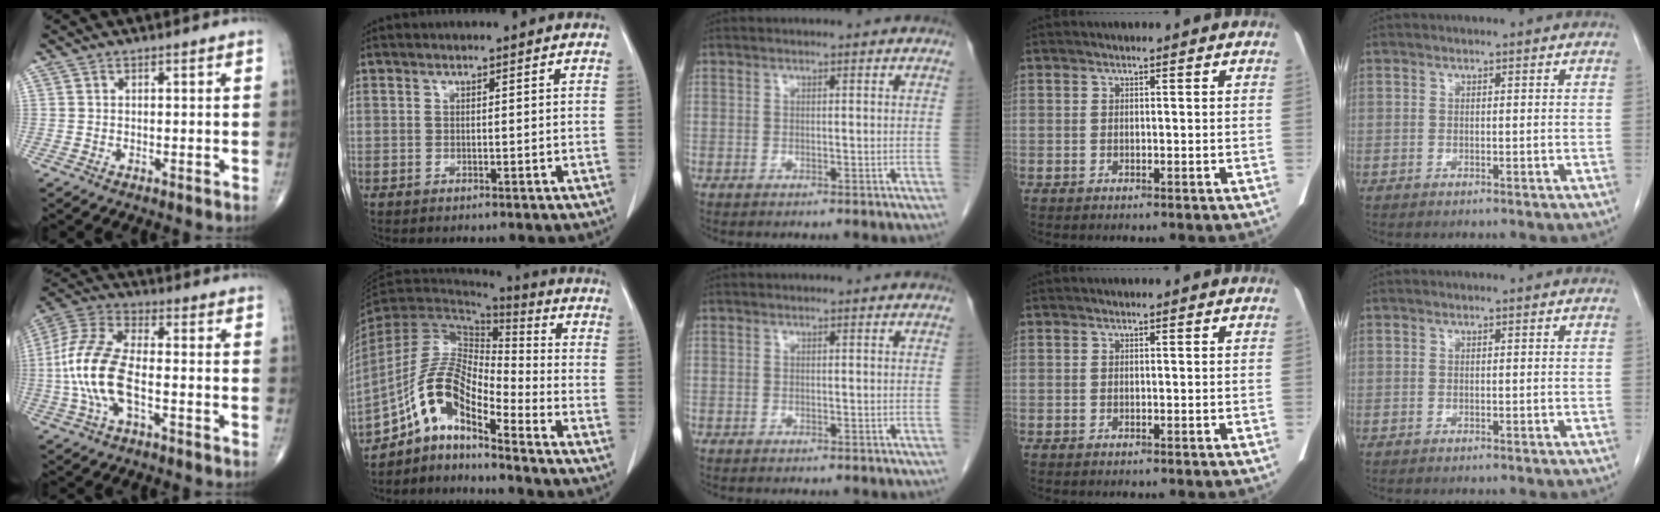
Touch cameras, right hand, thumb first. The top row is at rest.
{"thumb": {"total": 14.1, "force": [-2.8, 6.1, 12.4], "torque": [-0.279, 0.029, -0.058]}, "index": {"total": 12.2, "force": [-8.2, 3.2, 8.4], "torque": [-0.176, 0.027, -0.153]}}